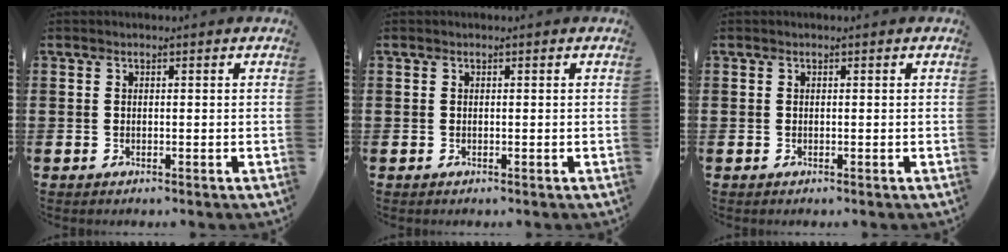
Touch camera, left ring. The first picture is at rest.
{"total": 0.0}
{"total": 0.0}